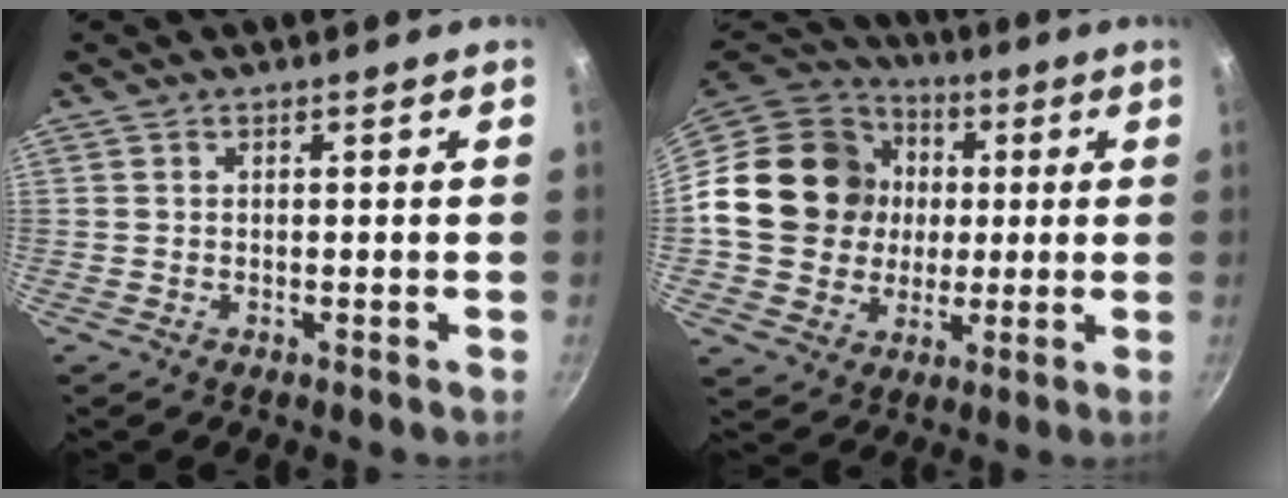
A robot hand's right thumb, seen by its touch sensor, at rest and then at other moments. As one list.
[{"total": 20.4, "force": [1.6, 17.9, 9.8], "torque": [-0.156, 0.021, 0.029]}]